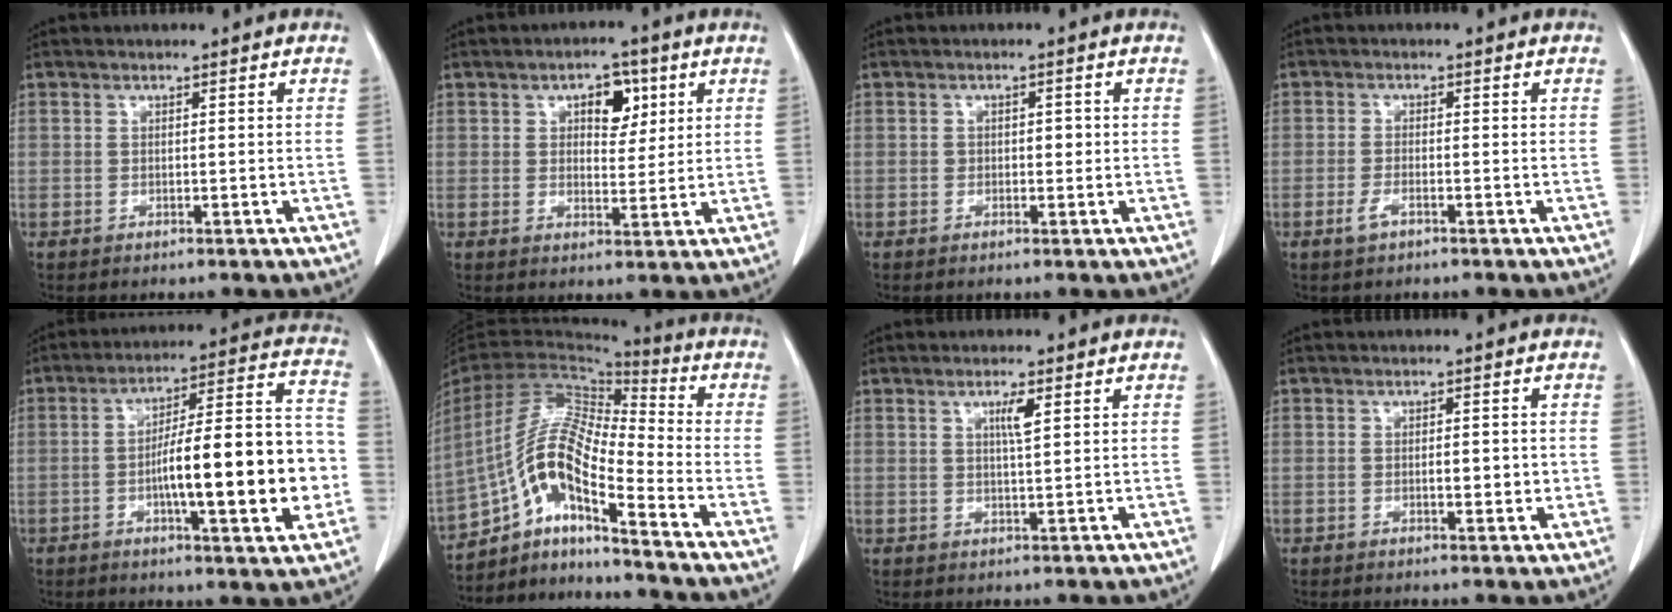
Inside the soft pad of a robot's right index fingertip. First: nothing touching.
{"total": 5.6, "force": [2.4, 3.1, 4.0], "torque": [-0.052, 0.010, 0.036]}
{"total": 1.7, "force": [0.1, 1.1, 1.2], "torque": [-0.015, 0.006, 0.000]}
{"total": 2.0, "force": [-1.1, 0.6, 1.6], "torque": [-0.035, -0.001, -0.021]}
{"total": 18.4, "force": [-3.4, 2.9, 17.9], "torque": [-0.263, 0.024, -0.049]}
{"total": 12.4, "force": [-7.3, 1.7, 9.9], "torque": [-0.199, 0.019, -0.135]}
{"total": 2.7, "force": [1.3, 0.1, 2.4], "torque": [-0.043, -0.004, 0.021]}
{"total": 2.6, "force": [-0.2, 1.0, 2.4], "torque": [-0.038, 0.000, -0.001]}